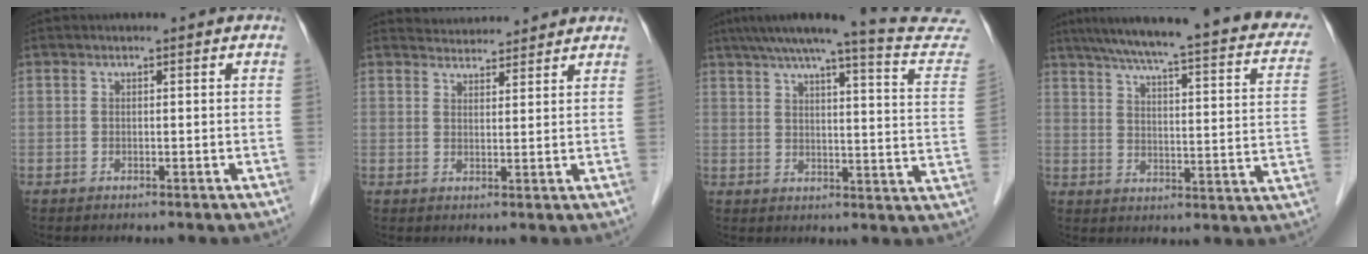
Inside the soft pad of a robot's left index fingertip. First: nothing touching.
{"total": 5.5, "force": [5.4, 0.9, 0.4], "torque": [-0.009, 0.024, 0.076]}
{"total": 18.9, "force": [17.3, -0.4, 7.5], "torque": [-0.103, -0.055, 0.199]}
{"total": 26.6, "force": [21.6, 3.6, 15.1], "torque": [-0.215, -0.006, 0.259]}